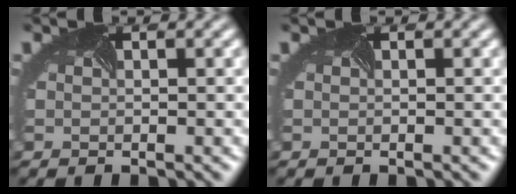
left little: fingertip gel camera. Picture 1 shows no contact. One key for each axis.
{"total": 0.0}